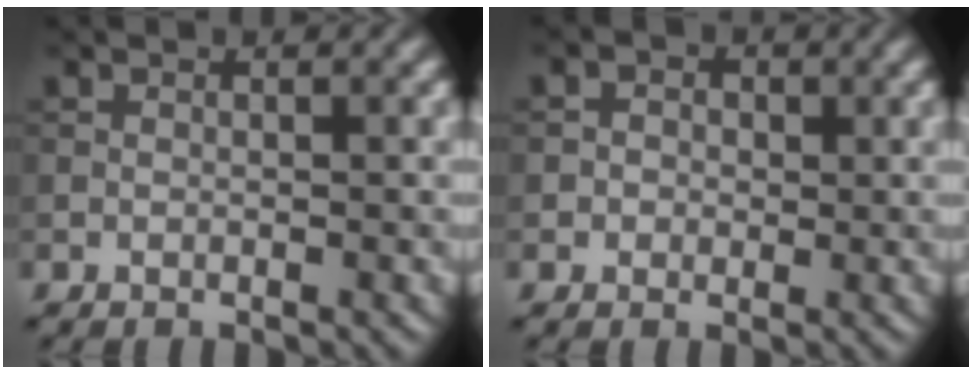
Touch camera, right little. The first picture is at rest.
{"total": 2.5, "force": [0.5, 2.3, 0.9], "torque": [0.000, -0.001, -0.008]}